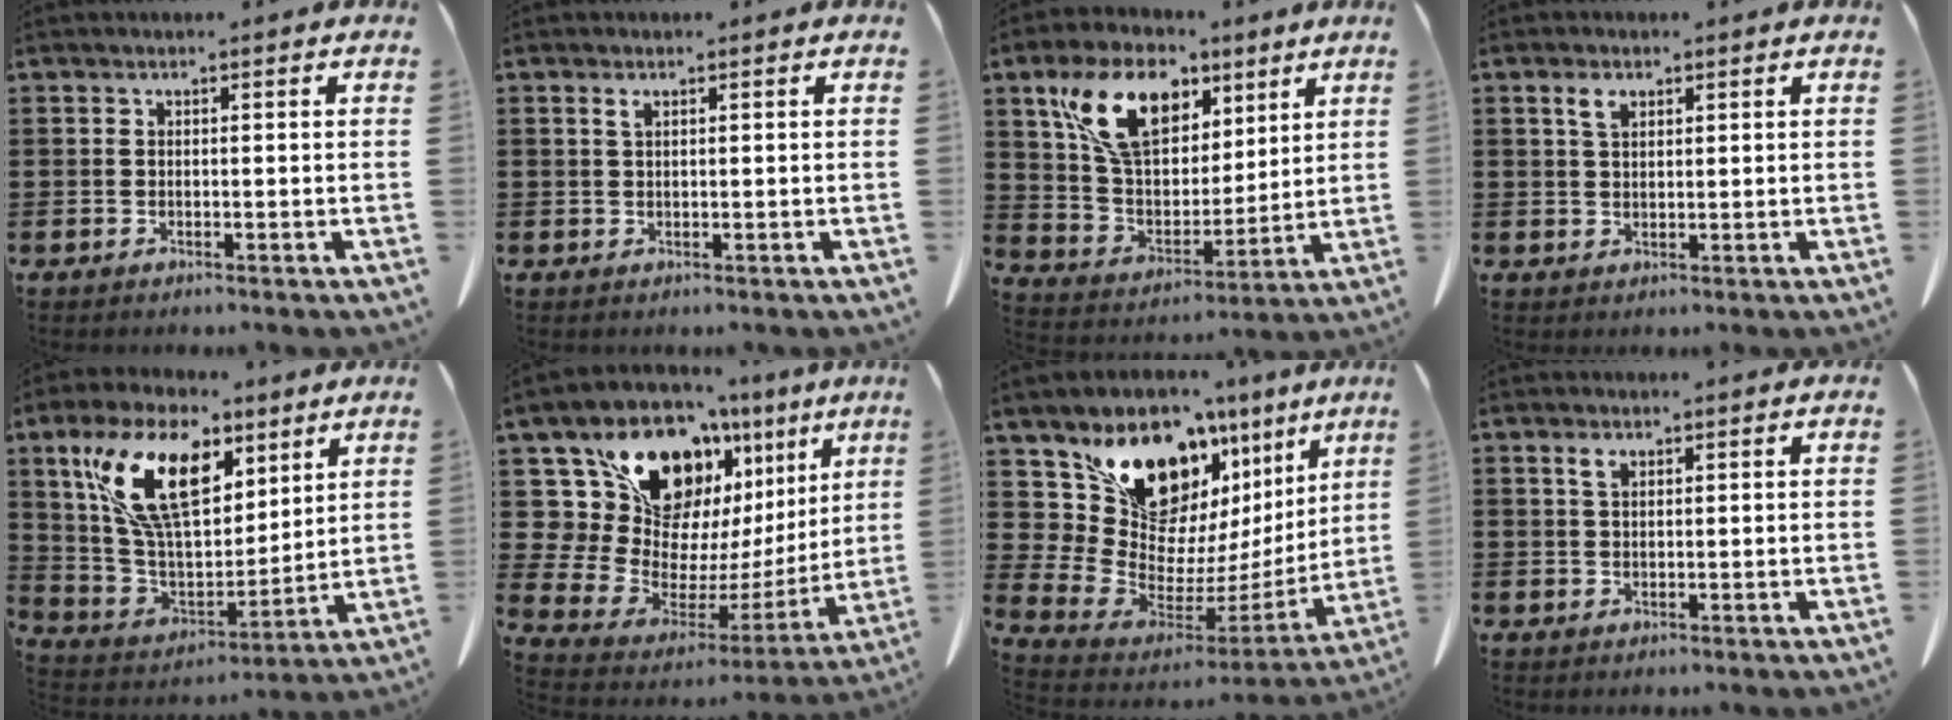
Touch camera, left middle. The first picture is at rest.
{"total": 1.0, "force": [0.6, 0.3, 0.7], "torque": [-0.017, 0.001, 0.011]}
{"total": 13.9, "force": [7.4, 8.2, 8.4], "torque": [-0.192, 0.016, 0.145]}
{"total": 2.3, "force": [1.4, 1.2, 1.5], "torque": [-0.026, -0.001, 0.024]}
{"total": 15.9, "force": [8.1, 8.1, 11.1], "torque": [-0.256, -0.001, 0.146]}
{"total": 13.9, "force": [8.1, 9.9, 5.4], "torque": [-0.124, -0.070, 0.151]}
{"total": 13.2, "force": [9.2, 7.9, 5.3], "torque": [-0.142, -0.077, 0.170]}
{"total": 1.7, "force": [1.0, 0.9, 1.1], "torque": [-0.026, 0.002, 0.019]}